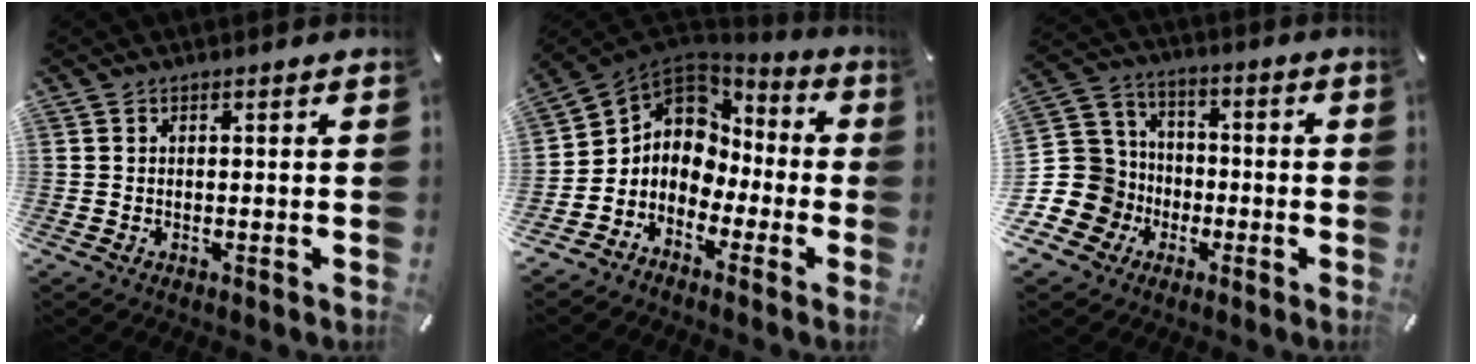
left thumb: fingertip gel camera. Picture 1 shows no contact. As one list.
[{"total": 7.8, "force": [-0.3, 7.6, 1.7], "torque": [-0.063, -0.011, -0.001]}, {"total": 12.8, "force": [-4.0, 11.9, 2.3], "torque": [-0.060, 0.029, -0.070]}]